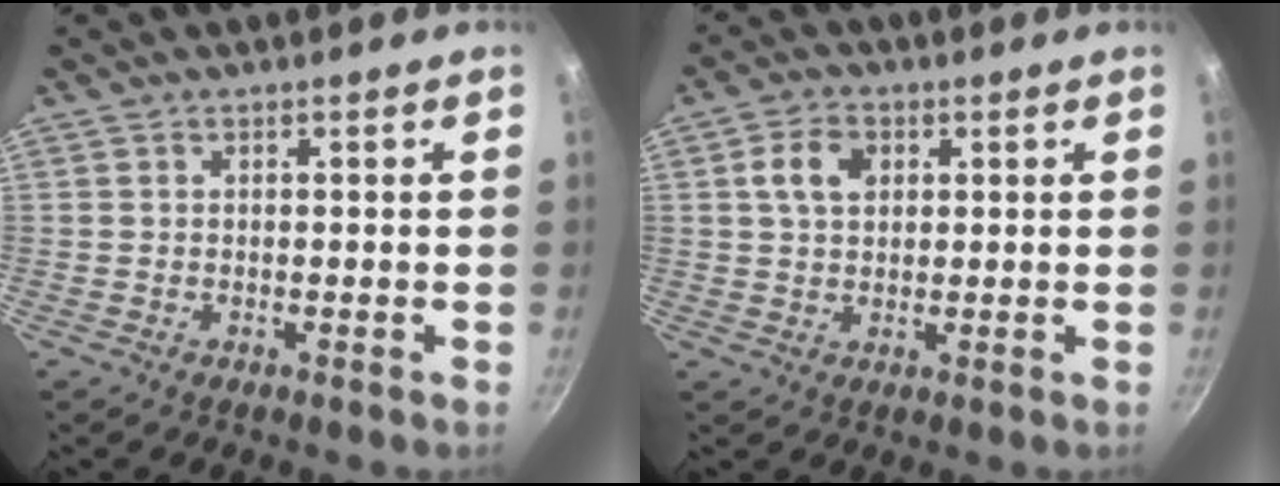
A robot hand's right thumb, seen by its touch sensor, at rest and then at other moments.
{"total": 6.0, "force": [1.7, 4.1, 3.9], "torque": [-0.058, 0.005, 0.027]}